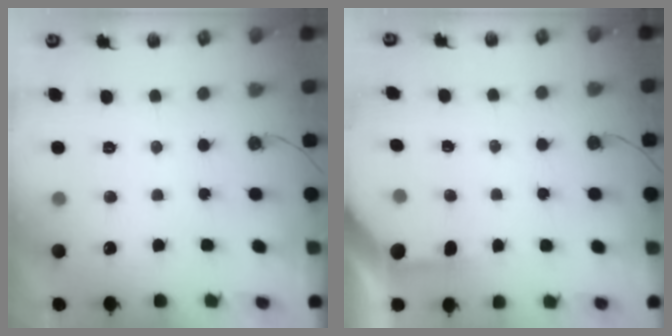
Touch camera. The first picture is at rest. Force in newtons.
{"total": 2.4, "press": 2.4, "slide": 0.4}